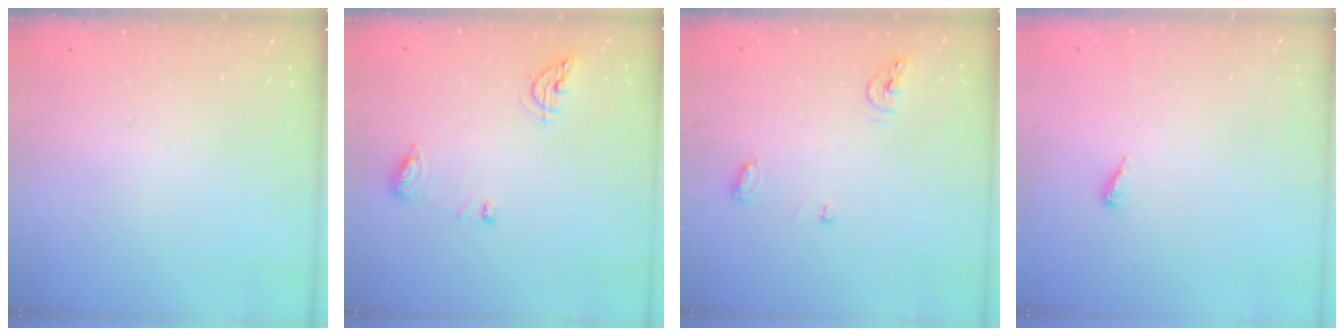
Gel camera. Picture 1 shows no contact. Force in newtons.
{"total": 8.0, "press": 8.0, "slide": 0.9}
{"total": 6.5, "press": 6.5, "slide": 0.5}
{"total": 2.8, "press": 2.8, "slide": 0.2}